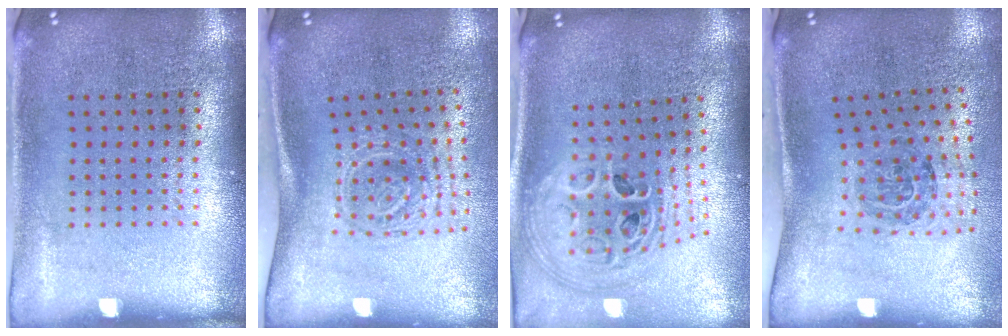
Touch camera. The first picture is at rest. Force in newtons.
{"total": 1.8, "press": 1.3, "slide": 1.3}
{"total": 2.8, "press": 2.0, "slide": 1.9}
{"total": 1.7, "press": 1.2, "slide": 1.2}